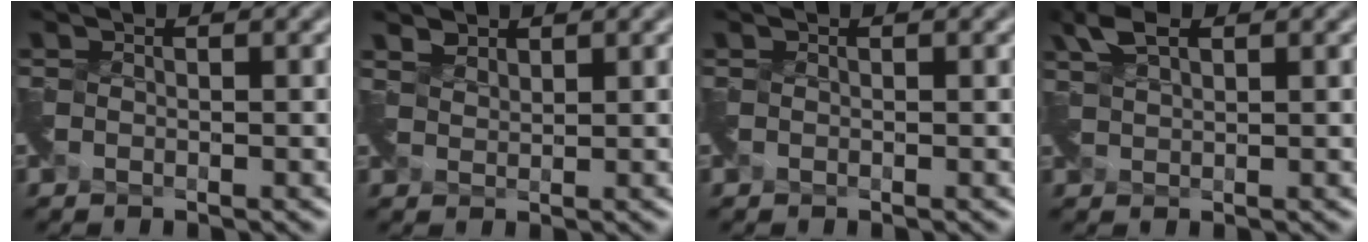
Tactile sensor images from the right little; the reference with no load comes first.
{"total": 1.6, "force": [1.5, 0.3, -0.3], "torque": [-0.002, 0.002, 0.040]}
{"total": 0.0}
{"total": 2.6, "force": [2.1, 1.0, 1.3], "torque": [-0.036, 0.012, 0.044]}